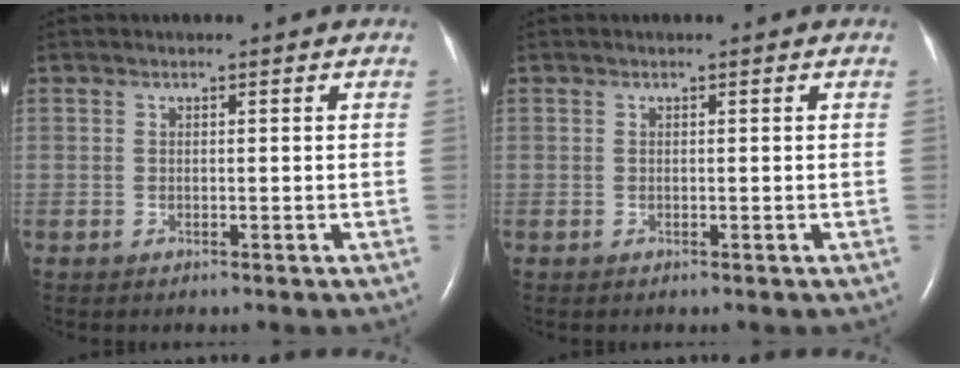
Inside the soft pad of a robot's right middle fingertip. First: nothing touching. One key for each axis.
{"total": 0.0}